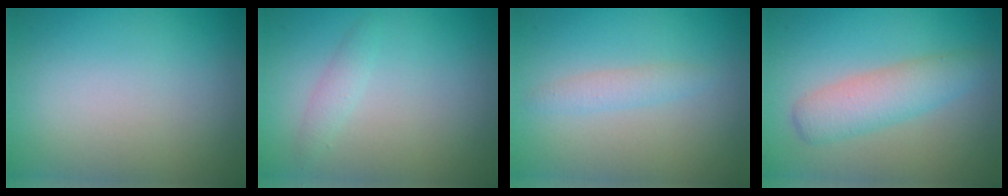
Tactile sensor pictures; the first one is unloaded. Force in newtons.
{"total": 1.1, "press": 1.1, "slide": 0.0}
{"total": 1.4, "press": 1.4, "slide": 0.0}
{"total": 3.6, "press": 3.6, "slide": 0.1}